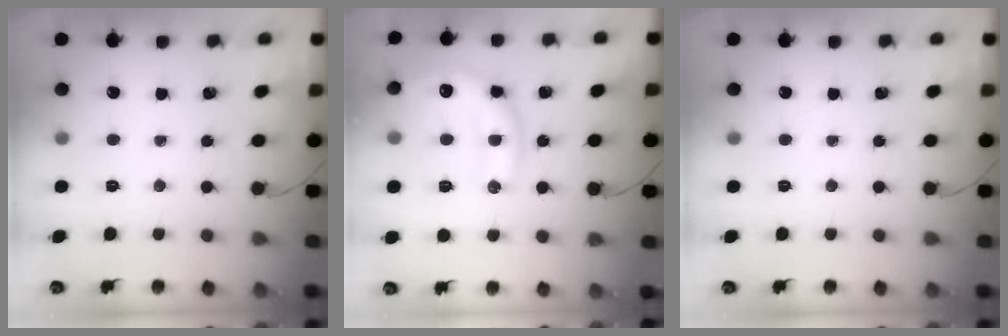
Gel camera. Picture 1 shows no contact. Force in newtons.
{"total": 15.2, "press": 15.1, "slide": 1.5}
{"total": 0.0}